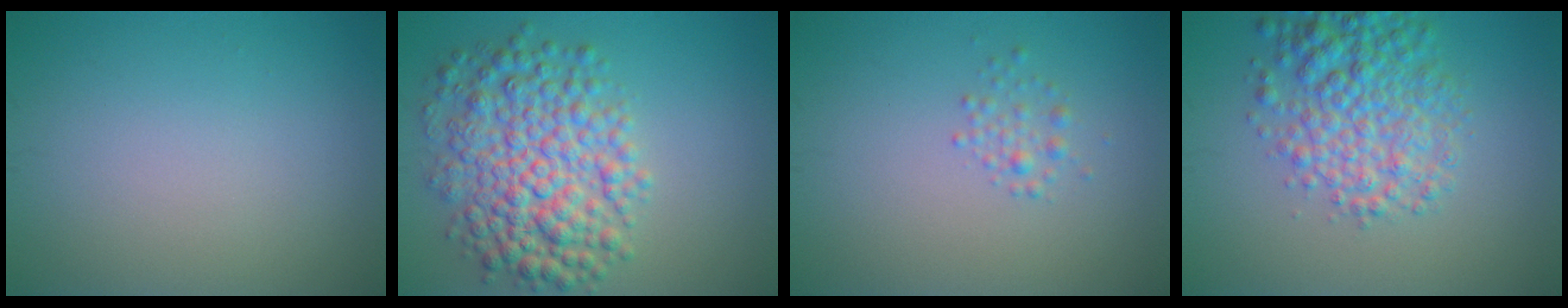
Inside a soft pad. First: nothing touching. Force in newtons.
{"total": 7.7, "press": 7.7, "slide": 0.1}
{"total": 1.3, "press": 1.3, "slide": 0.0}
{"total": 5.9, "press": 5.9, "slide": 0.2}